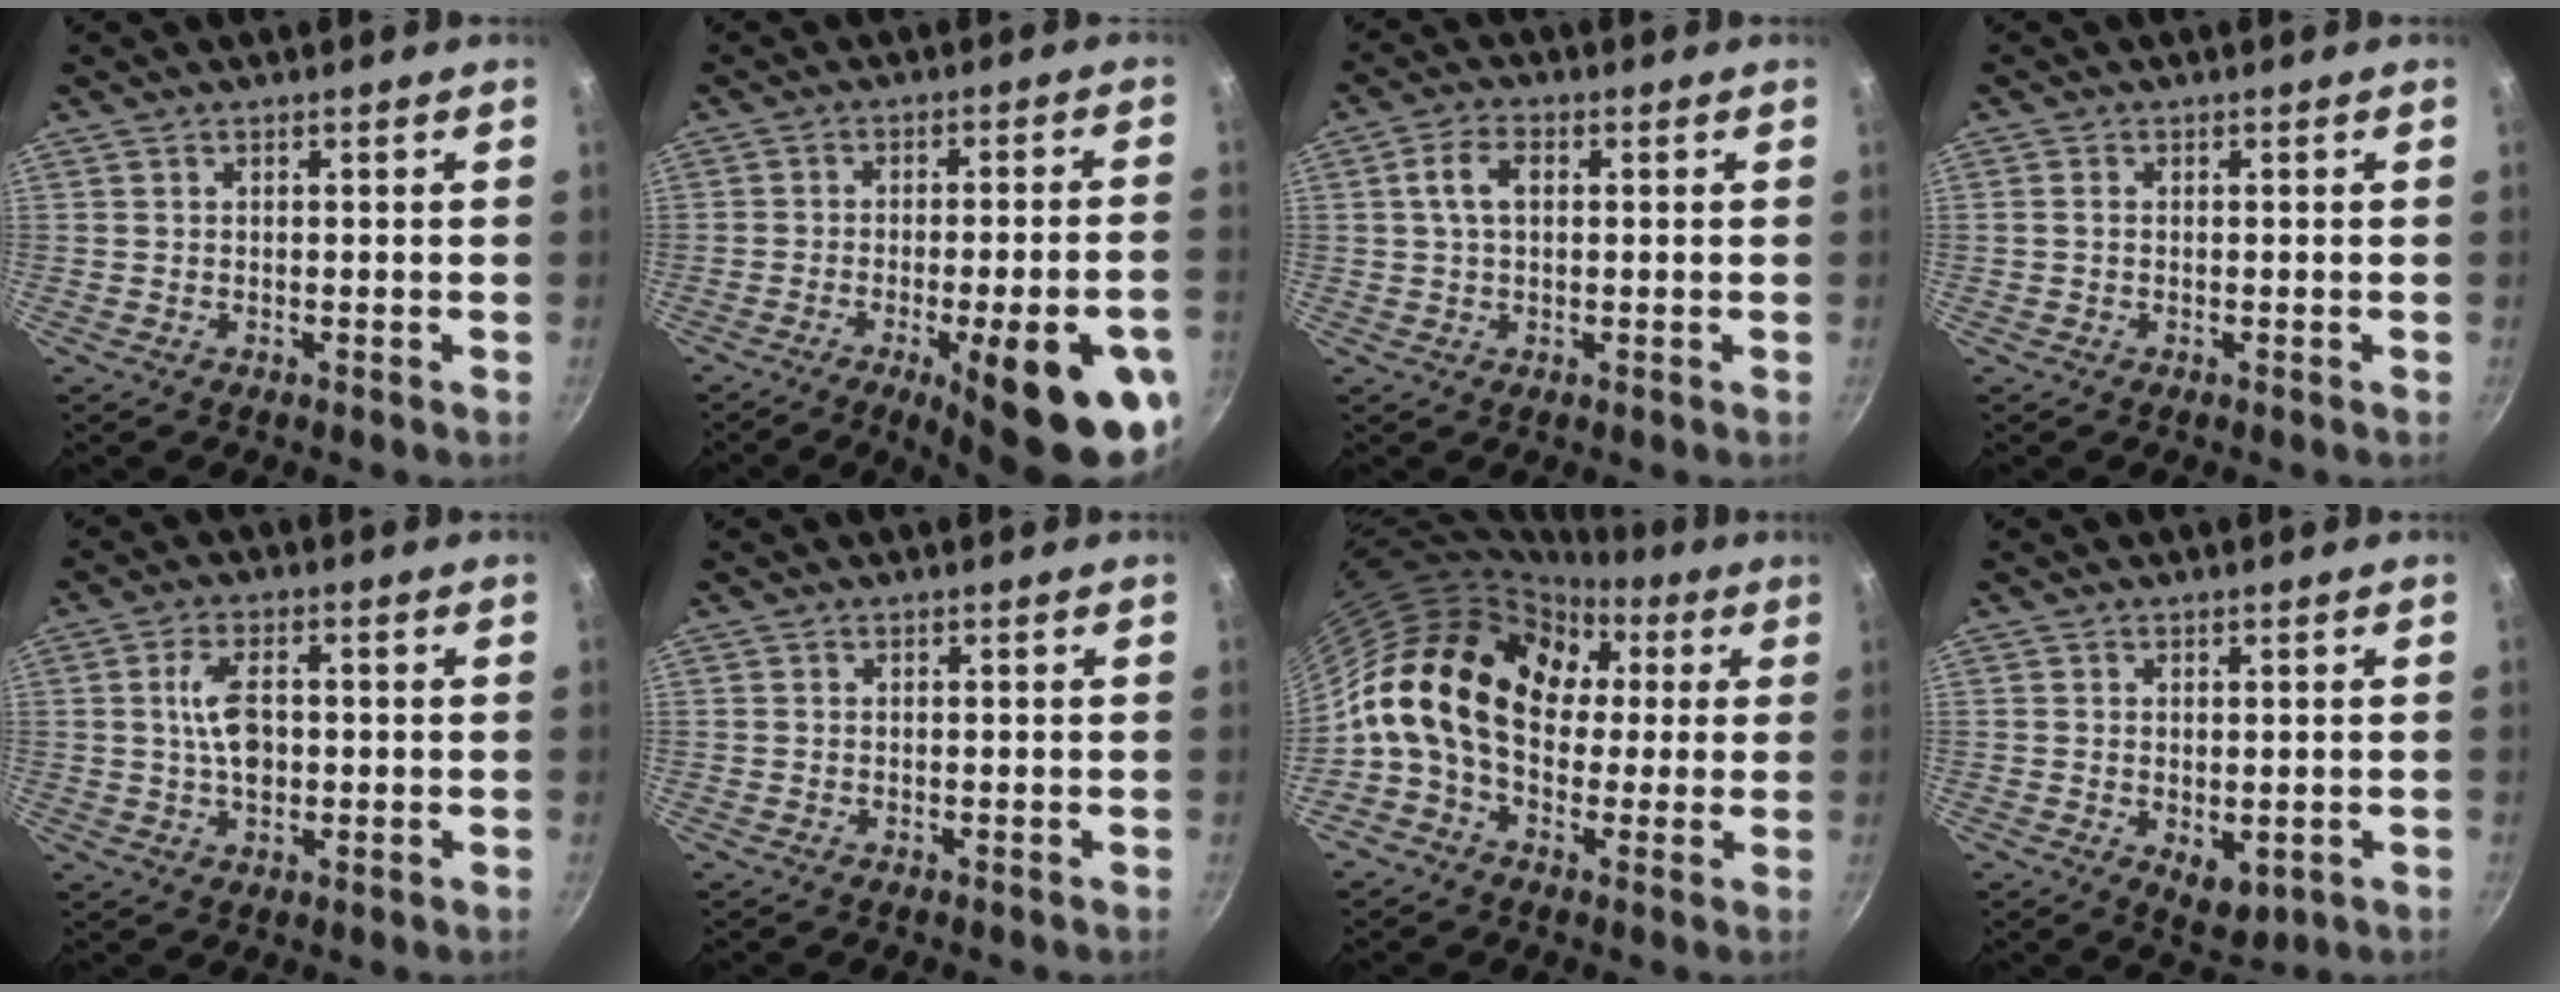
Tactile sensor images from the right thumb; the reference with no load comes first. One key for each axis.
{"total": 19.7, "fx": -7.9, "fy": 4.8, "fz": 17.4, "tx": -0.206, "ty": 0.024, "tz": -0.100}
{"total": 5.2, "fx": 0.9, "fy": 3.2, "fz": 4.0, "tx": -0.073, "ty": 0.011, "tz": 0.014}
{"total": 0.9, "fx": 0.0, "fy": 0.7, "fz": 0.6, "tx": -0.012, "ty": 0.004, "tz": -0.002}
{"total": 7.0, "fx": 0.4, "fy": 3.8, "fz": 5.9, "tx": -0.102, "ty": 0.008, "tz": 0.005}
{"total": 0.0}
{"total": 18.8, "fx": 1.9, "fy": 13.5, "fz": 13.0, "tx": -0.193, "ty": 0.039, "tz": 0.011}
{"total": 4.8, "fx": -0.6, "fy": 3.1, "fz": 3.7, "tx": -0.046, "ty": -0.011, "tz": 0.000}